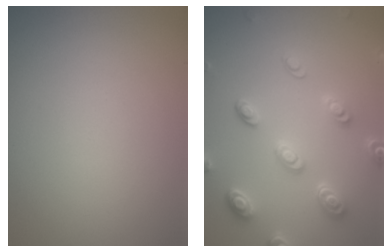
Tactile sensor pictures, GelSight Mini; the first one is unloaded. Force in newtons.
{"total": 4.6, "press": 3.7, "slide": 2.7}